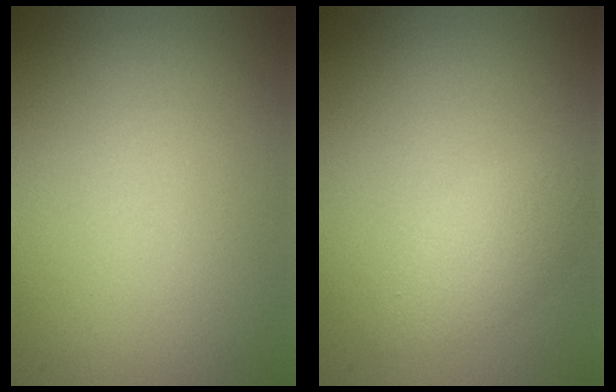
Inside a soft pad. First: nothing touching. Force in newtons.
{"total": 2.1, "press": 2.1, "slide": 0.1}